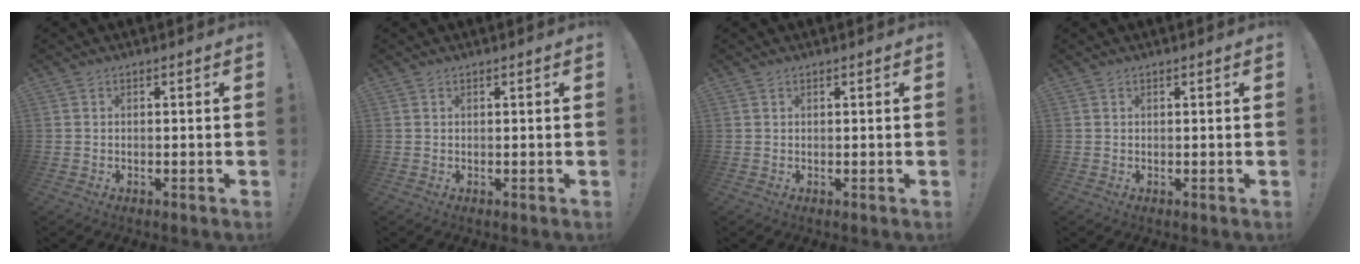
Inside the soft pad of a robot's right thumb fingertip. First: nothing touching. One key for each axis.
{"total": 0.0}
{"total": 0.0}
{"total": 0.0}